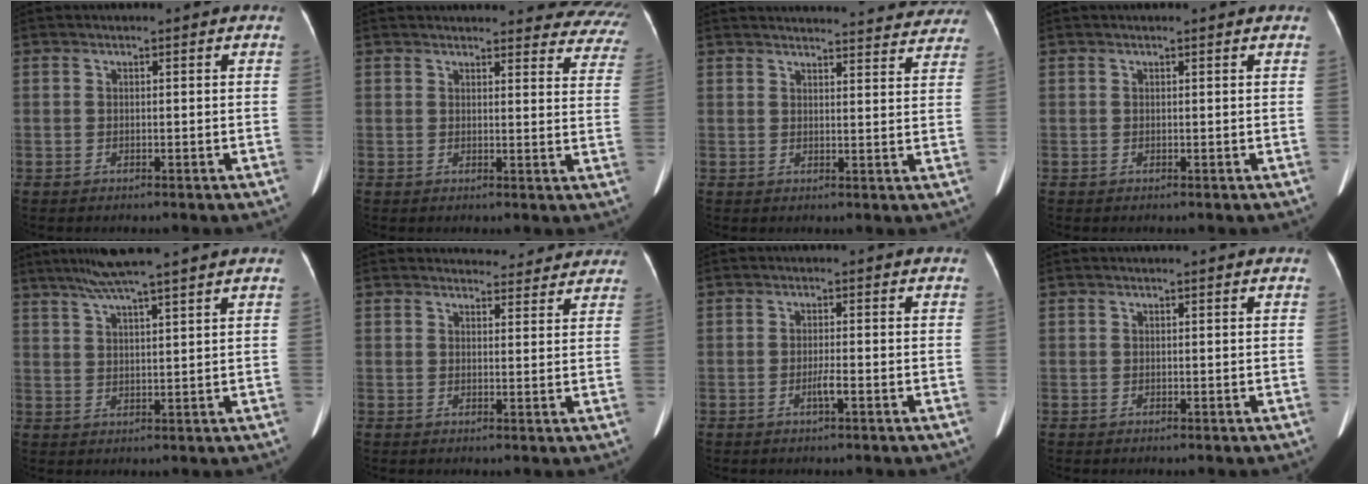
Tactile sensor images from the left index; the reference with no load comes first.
{"total": 23.3, "force": [21.9, 5.7, 5.7], "torque": [-0.059, -0.056, 0.227]}
{"total": 24.5, "force": [23.5, 4.3, 5.4], "torque": [-0.074, -0.026, 0.269]}
{"total": 0.9, "force": [0.8, 0.0, 0.2], "torque": [-0.012, 0.007, 0.010]}
{"total": 9.2, "force": [7.5, -1.1, 5.1], "torque": [-0.090, 0.027, 0.118]}
{"total": 8.8, "force": [8.3, 2.5, 1.3], "torque": [0.008, 0.005, 0.082]}
{"total": 1.6, "force": [-0.7, -0.2, 1.4], "torque": [-0.029, -0.001, -0.013]}
{"total": 1.2, "force": [1.1, 0.0, 0.4], "torque": [-0.012, 0.009, 0.014]}